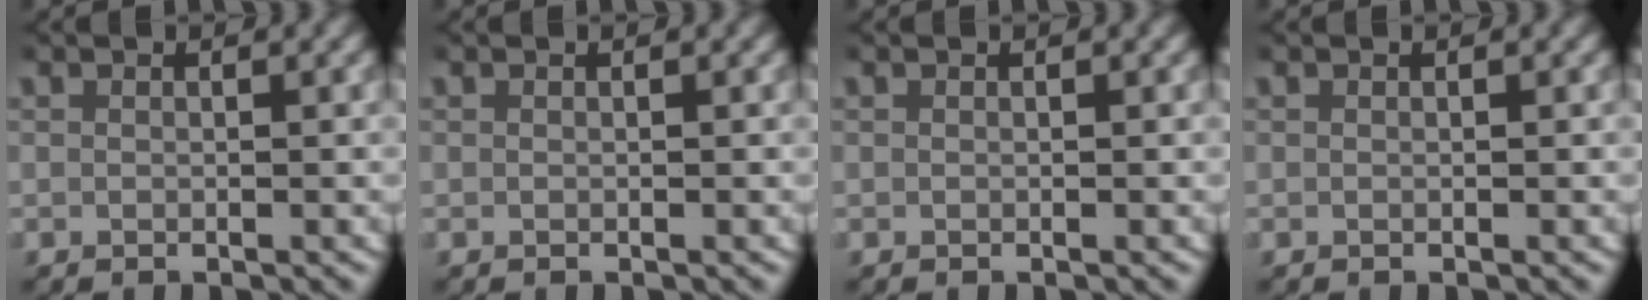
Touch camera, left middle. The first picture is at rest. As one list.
[{"total": 0.0}, {"total": 0.0}, {"total": 0.0}]